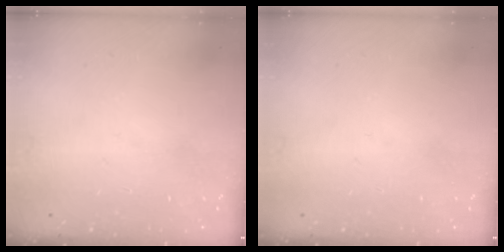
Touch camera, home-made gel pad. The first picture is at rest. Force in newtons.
{"total": 0.0}